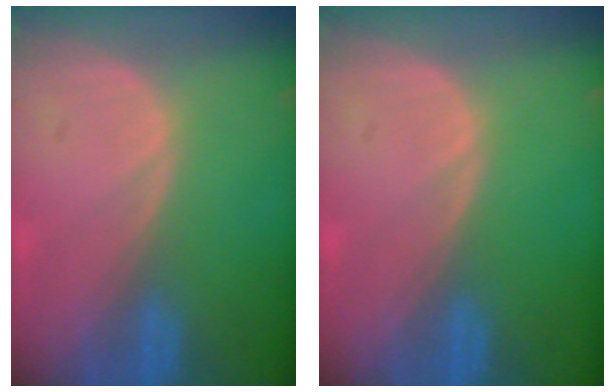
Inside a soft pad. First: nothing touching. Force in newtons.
{"total": 0.0}